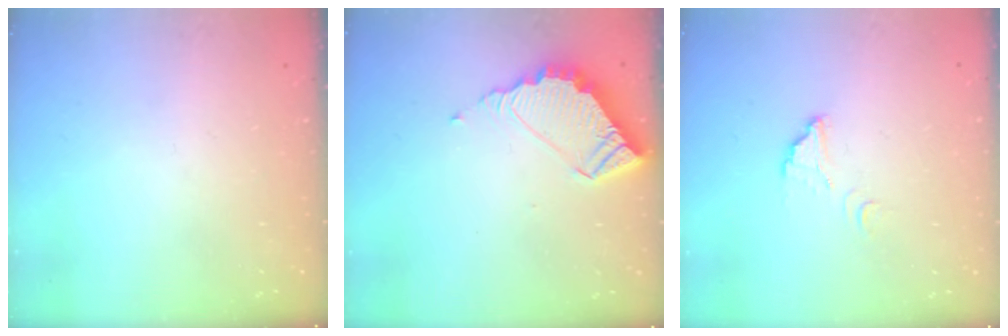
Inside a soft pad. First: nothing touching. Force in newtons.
{"total": 6.5, "press": 6.5, "slide": 0.1}
{"total": 5.1, "press": 5.1, "slide": 0.4}